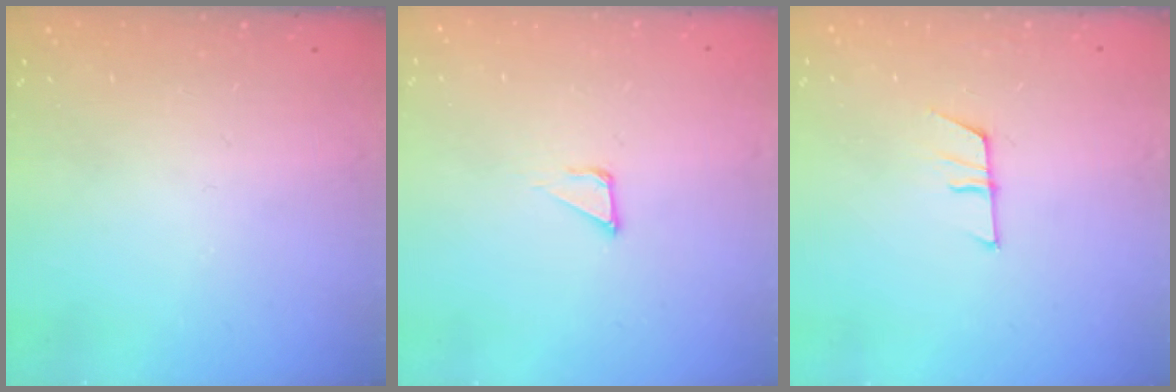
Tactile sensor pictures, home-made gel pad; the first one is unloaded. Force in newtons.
{"total": 2.8, "press": 2.8, "slide": 0.1}
{"total": 7.8, "press": 7.8, "slide": 0.4}